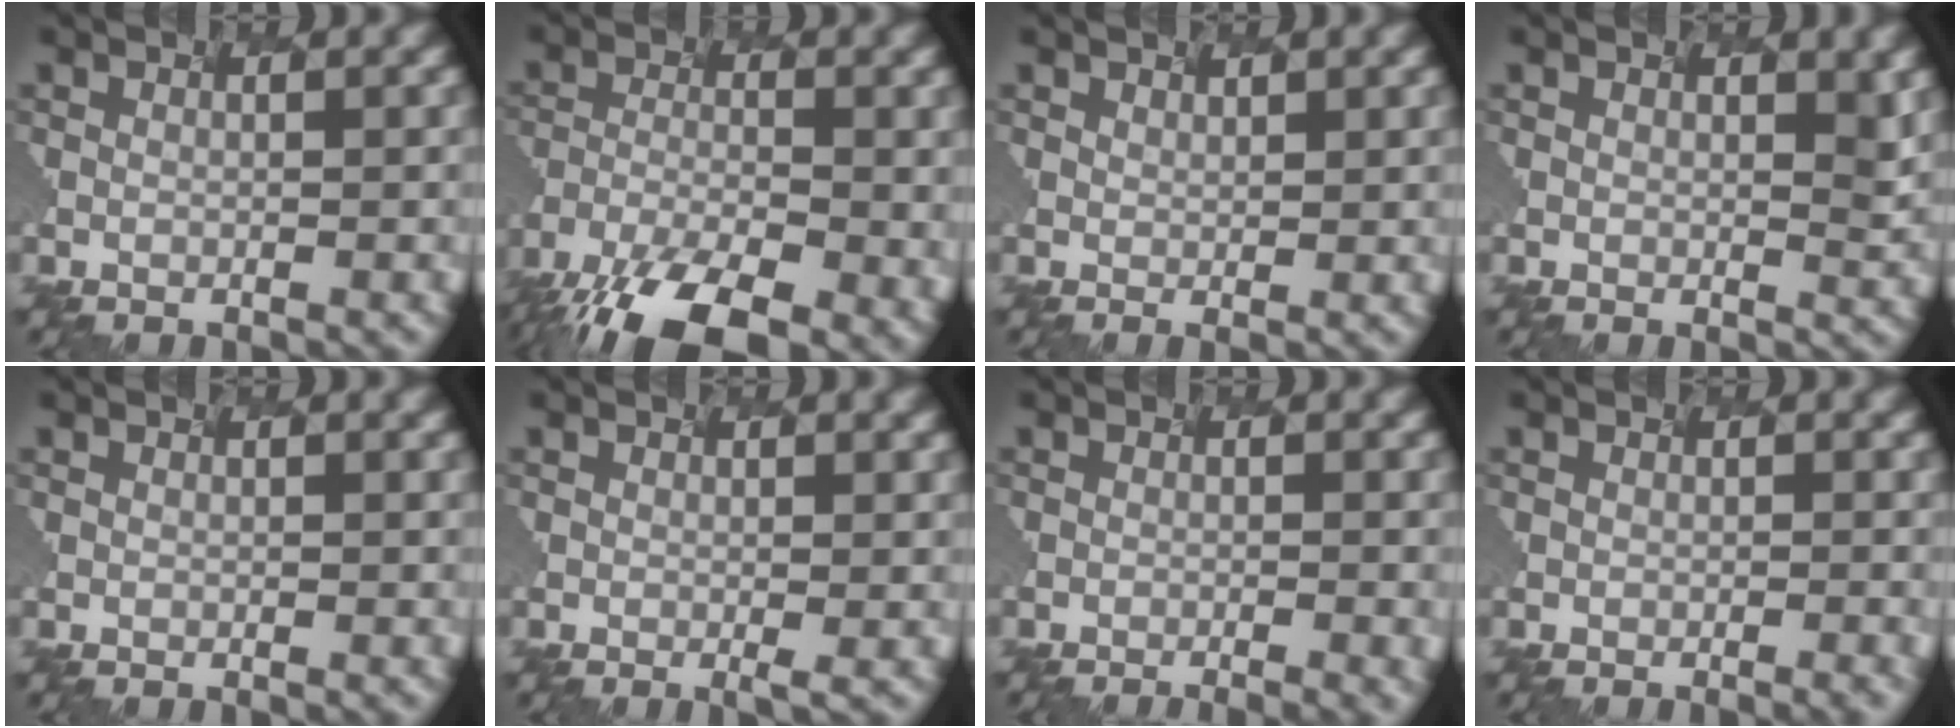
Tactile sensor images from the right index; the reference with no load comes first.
{"total": 11.6, "force": [-8.5, 3.4, 7.1], "torque": [-0.158, -0.025, -0.138]}
{"total": 0.6, "force": [0.5, -0.2, -0.2], "torque": [-0.005, -0.007, 0.018]}
{"total": 1.1, "force": [0.8, 0.0, 0.8], "torque": [-0.013, -0.006, 0.021]}
{"total": 0.0}
{"total": 0.7, "force": [-0.2, -0.2, 0.7], "torque": [-0.012, -0.004, 0.005]}
{"total": 3.7, "force": [-1.0, 1.5, 3.2], "torque": [-0.014, 0.005, -0.006]}
{"total": 2.0, "force": [-0.4, 0.7, 1.8], "torque": [-0.003, 0.004, -0.005]}